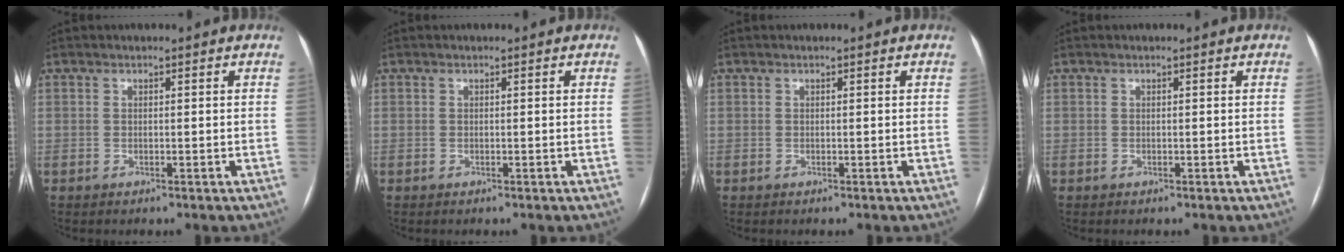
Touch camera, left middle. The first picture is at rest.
{"total": 0.0}
{"total": 0.0}
{"total": 0.0}